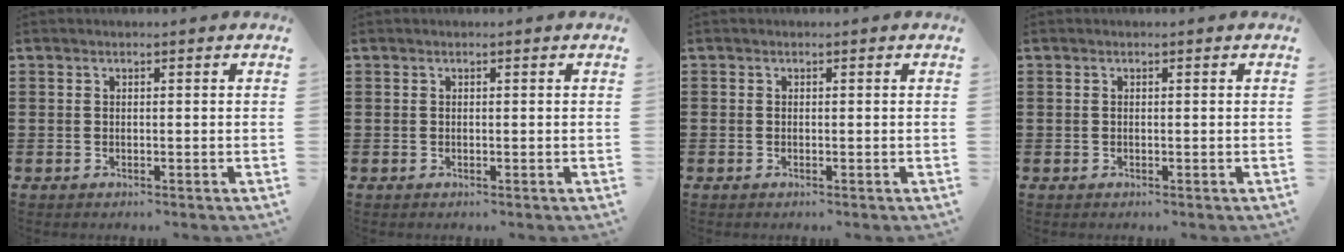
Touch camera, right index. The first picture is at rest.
{"total": 0.0}
{"total": 0.0}
{"total": 0.0}